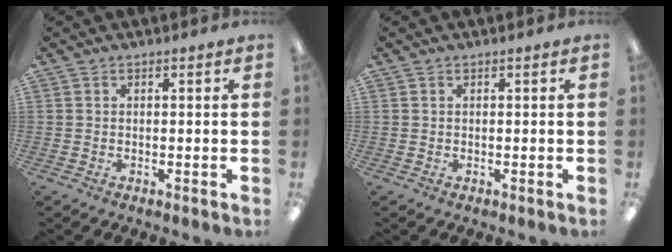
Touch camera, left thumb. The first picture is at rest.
{"total": 0.0}